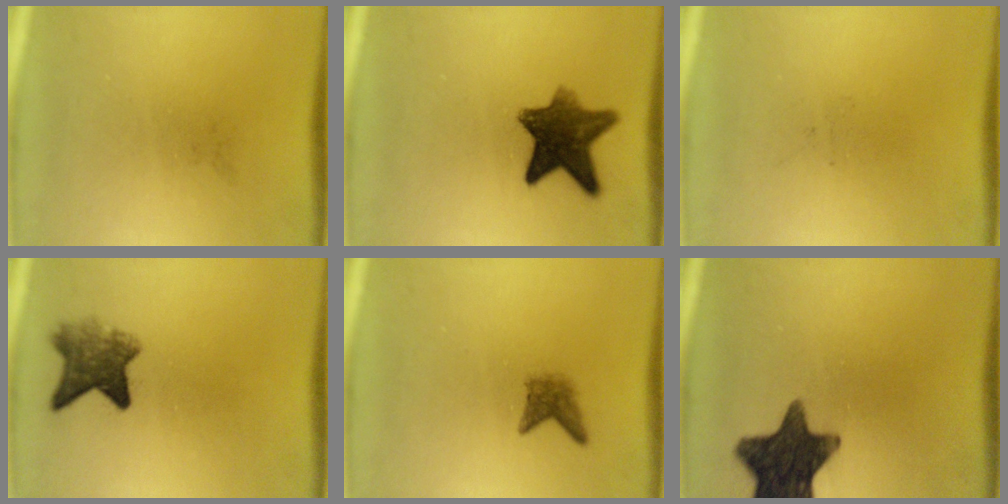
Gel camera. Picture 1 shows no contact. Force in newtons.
{"total": 9.7}
{"total": 0.0}
{"total": 5.7}
{"total": 2.1}
{"total": 13.7}